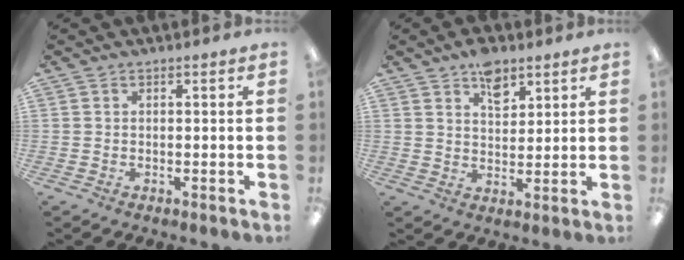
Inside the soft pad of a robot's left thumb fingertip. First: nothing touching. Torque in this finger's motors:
{"motor_torque": [1.06, 0.50, 0.67, -0.31, 0.02]}